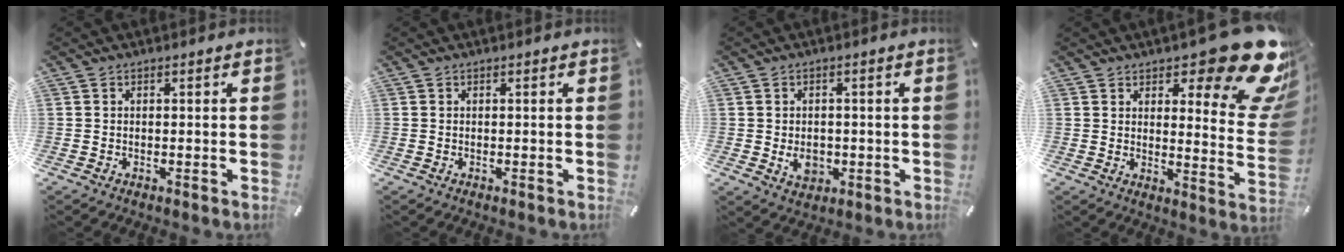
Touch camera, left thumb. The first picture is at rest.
{"total": 0.0}
{"total": 4.9, "force": [-0.8, 3.7, 3.0], "torque": [-0.050, -0.007, -0.018]}
{"total": 18.9, "force": [12.5, 7.1, 12.2], "torque": [-0.148, -0.101, 0.212]}